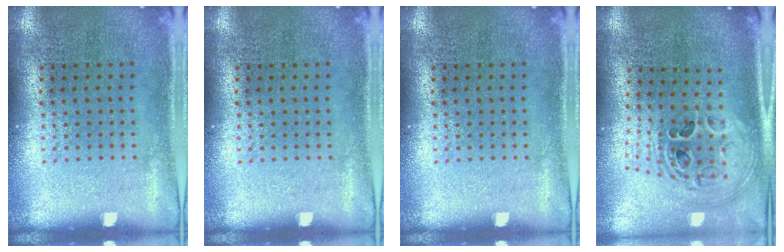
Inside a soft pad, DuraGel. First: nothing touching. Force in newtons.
{"total": 0.0}
{"total": 0.0}
{"total": 1.8, "press": 1.6, "slide": 1.0}